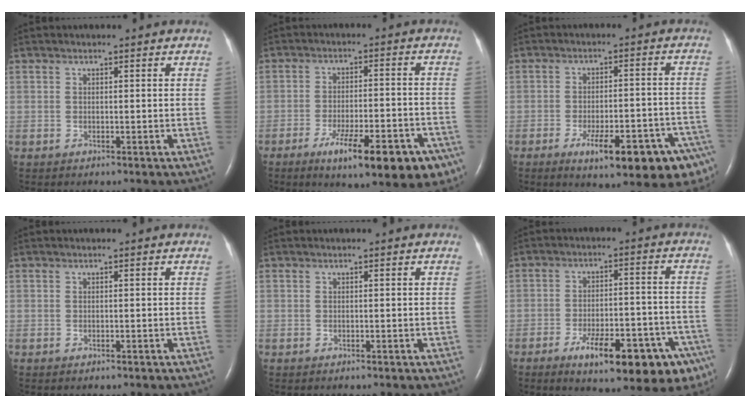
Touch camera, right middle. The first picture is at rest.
{"total": 15.3, "force": [-9.3, 3.8, 11.5], "torque": [-0.112, 0.002, -0.130]}
{"total": 14.8, "force": [-8.9, 3.1, 11.4], "torque": [-0.097, 0.014, -0.116]}
{"total": 0.0}
{"total": 0.0}
{"total": 16.4, "force": [-9.6, 4.8, 12.5], "torque": [-0.113, 0.017, -0.127]}